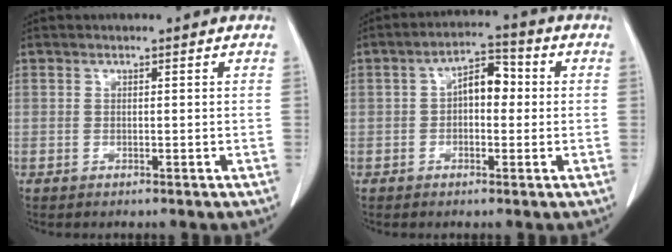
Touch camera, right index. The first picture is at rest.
{"total": 5.8, "force": [0.3, 3.0, 4.9], "torque": [-0.081, 0.027, -0.002]}